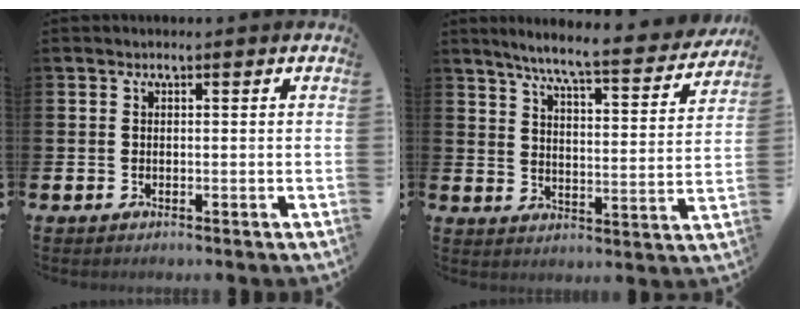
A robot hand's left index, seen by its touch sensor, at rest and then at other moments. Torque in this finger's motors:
{"motor_torque": [0.03, -0.39, 0.59, 0.18]}